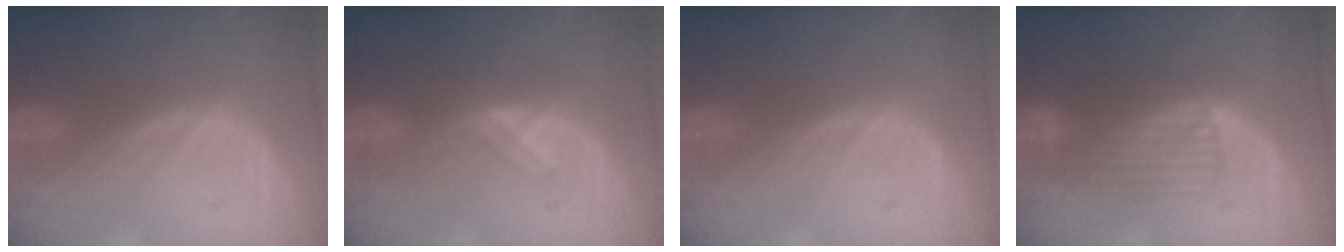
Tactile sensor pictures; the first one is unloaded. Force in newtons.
{"total": 5.2, "press": 5.0, "slide": 1.7}
{"total": 0.0}
{"total": 6.4, "press": 6.3, "slide": 1.3}